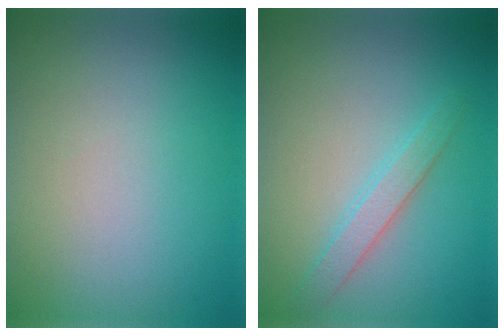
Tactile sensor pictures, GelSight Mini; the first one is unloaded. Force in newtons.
{"total": 2.0, "press": 2.0, "slide": 0.1}